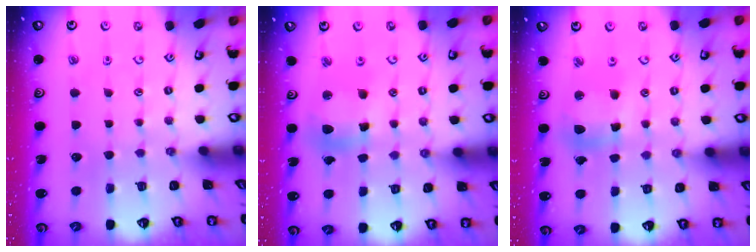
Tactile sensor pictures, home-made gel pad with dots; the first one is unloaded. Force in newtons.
{"total": 11.7, "press": 11.5, "slide": 1.9}
{"total": 11.3, "press": 11.2, "slide": 1.5}